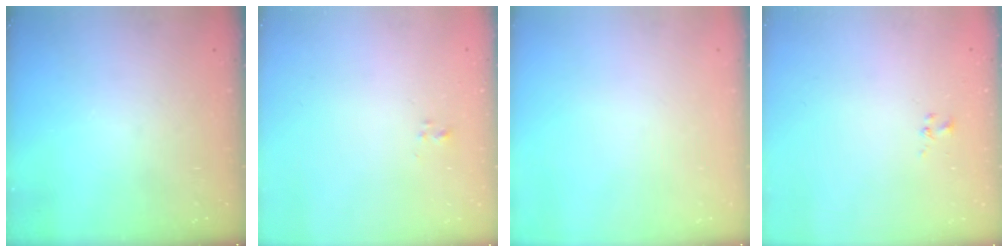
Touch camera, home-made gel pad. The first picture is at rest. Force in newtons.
{"total": 1.8, "press": 1.7, "slide": 0.3}
{"total": 0.0}
{"total": 0.8, "press": 0.8, "slide": 0.3}